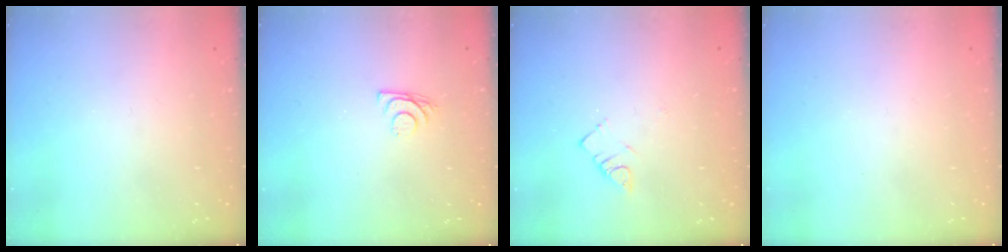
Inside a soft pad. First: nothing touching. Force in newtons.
{"total": 7.2, "press": 7.2, "slide": 0.6}
{"total": 3.4, "press": 3.3, "slide": 0.6}
{"total": 1.7, "press": 1.6, "slide": 0.1}